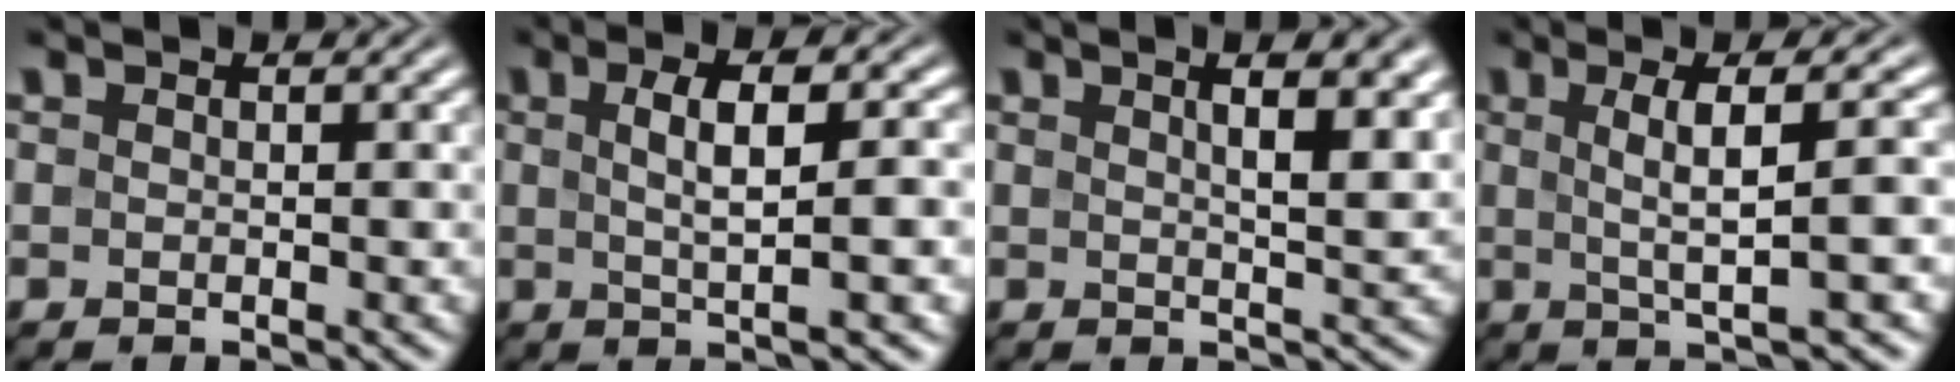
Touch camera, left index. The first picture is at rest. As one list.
[{"total": 6.0, "force": [0.5, 1.5, 5.7], "torque": [-0.076, 0.010, 0.007]}, {"total": 7.0, "force": [3.1, 2.5, 5.8], "torque": [-0.042, 0.024, 0.021]}, {"total": 6.5, "force": [1.0, 1.5, 6.3], "torque": [-0.083, 0.015, 0.014]}]